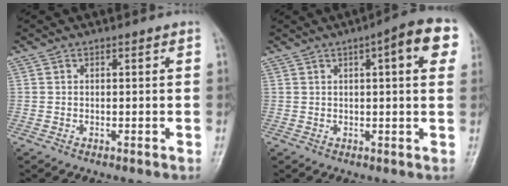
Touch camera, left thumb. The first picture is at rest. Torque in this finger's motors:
{"motor_torque": [0.34, 0.36, 0.37, 0.32, 0.08]}